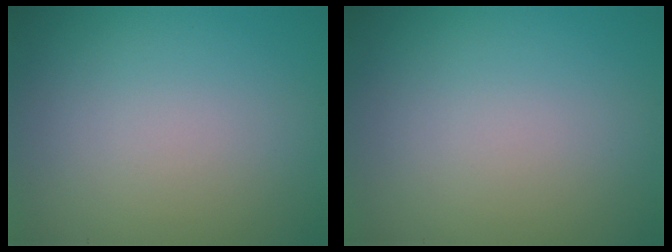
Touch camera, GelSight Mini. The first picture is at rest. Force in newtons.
{"total": 0.0}